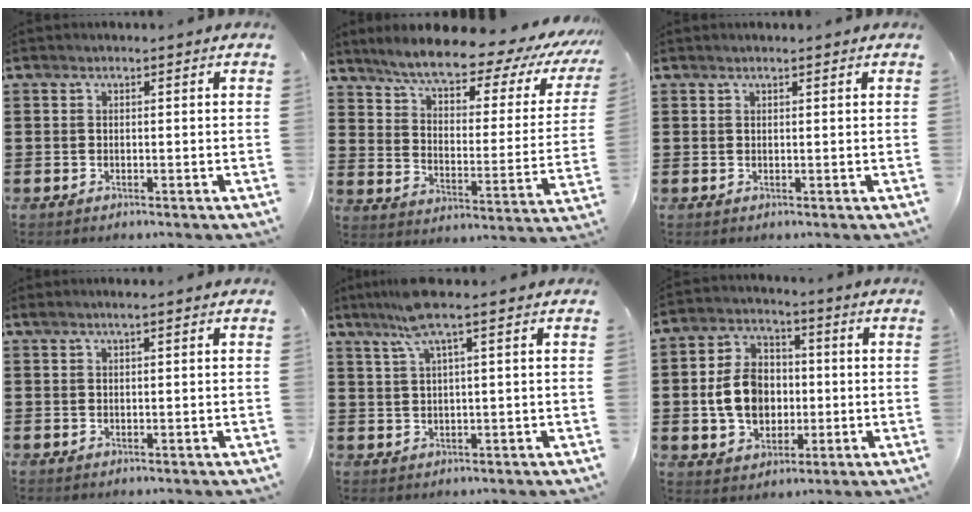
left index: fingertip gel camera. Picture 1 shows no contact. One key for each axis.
{"total": 7.7, "fx": 6.4, "fy": 0.8, "fz": 4.2, "tx": -0.101, "ty": -0.043, "tz": 0.100}
{"total": 0.6, "fx": 0.5, "fy": 0.0, "fz": 0.4, "tx": -0.009, "ty": 0.000, "tz": 0.009}
{"total": 1.3, "fx": 0.6, "fy": 0.0, "fz": 1.1, "tx": -0.021, "ty": 0.001, "tz": 0.011}
{"total": 5.6, "fx": 3.0, "fy": 0.0, "fz": 4.7, "tx": -0.099, "ty": 0.005, "tz": 0.052}
{"total": 8.9, "fx": -0.6, "fy": 6.9, "fz": 5.6, "tx": -0.126, "ty": 0.006, "tz": -0.016}